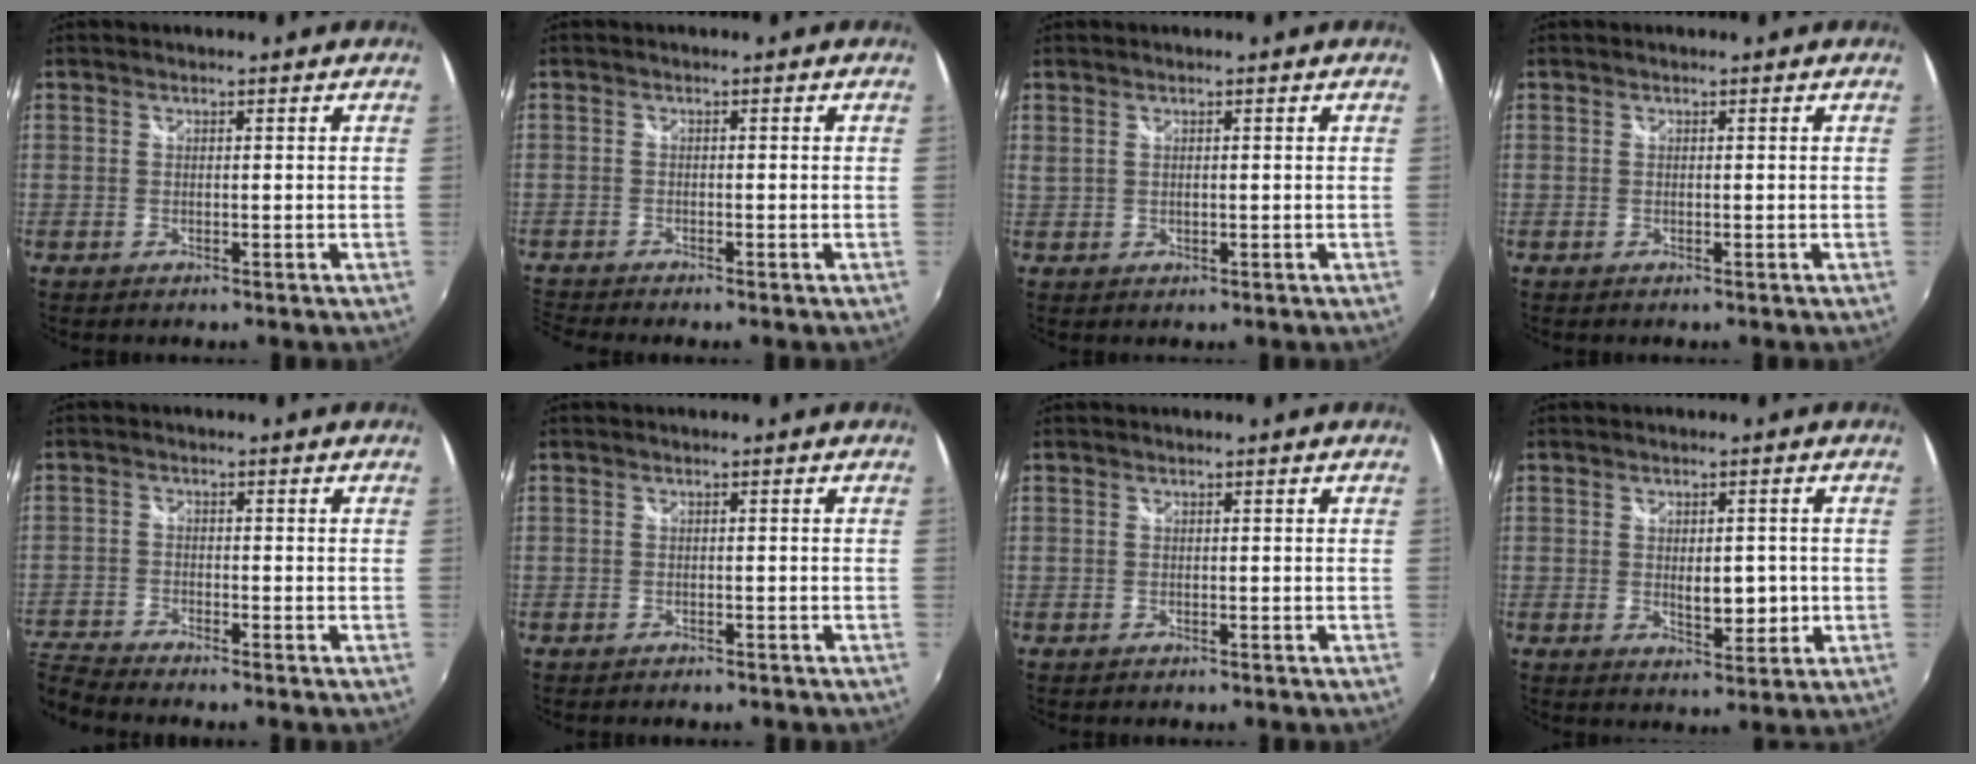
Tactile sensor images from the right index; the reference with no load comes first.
{"total": 3.0, "force": [-2.9, -0.7, 0.5], "torque": [-0.025, -0.015, -0.061]}
{"total": 1.2, "force": [0.7, 0.3, 0.9], "torque": [-0.018, 0.004, 0.017]}
{"total": 0.0}
{"total": 6.8, "force": [-6.7, 0.1, 1.5], "torque": [-0.055, -0.020, -0.138]}
{"total": 2.6, "force": [-2.3, 0.7, 0.9], "torque": [-0.022, -0.011, -0.032]}
{"total": 0.7, "force": [-0.7, 0.0, 0.2], "torque": [-0.008, -0.003, -0.010]}
{"total": 4.9, "force": [-0.4, 2.5, 4.3], "torque": [-0.066, -0.004, 0.003]}